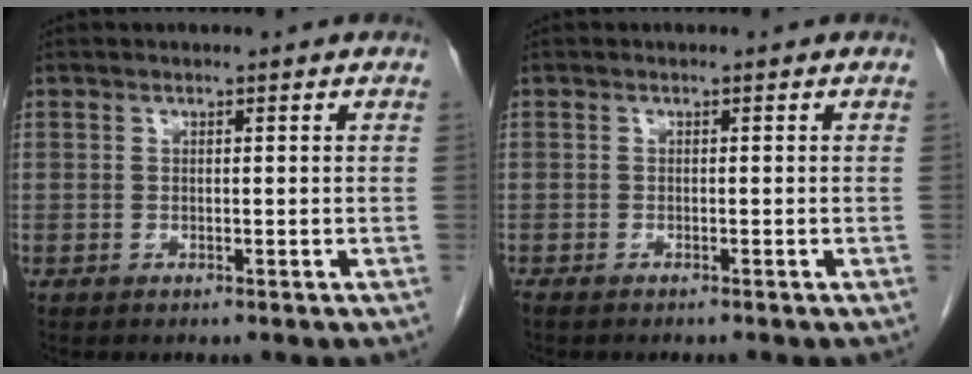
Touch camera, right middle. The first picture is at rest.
{"total": 1.9, "force": [-1.7, 0.2, 0.9], "torque": [-0.014, -0.004, -0.023]}